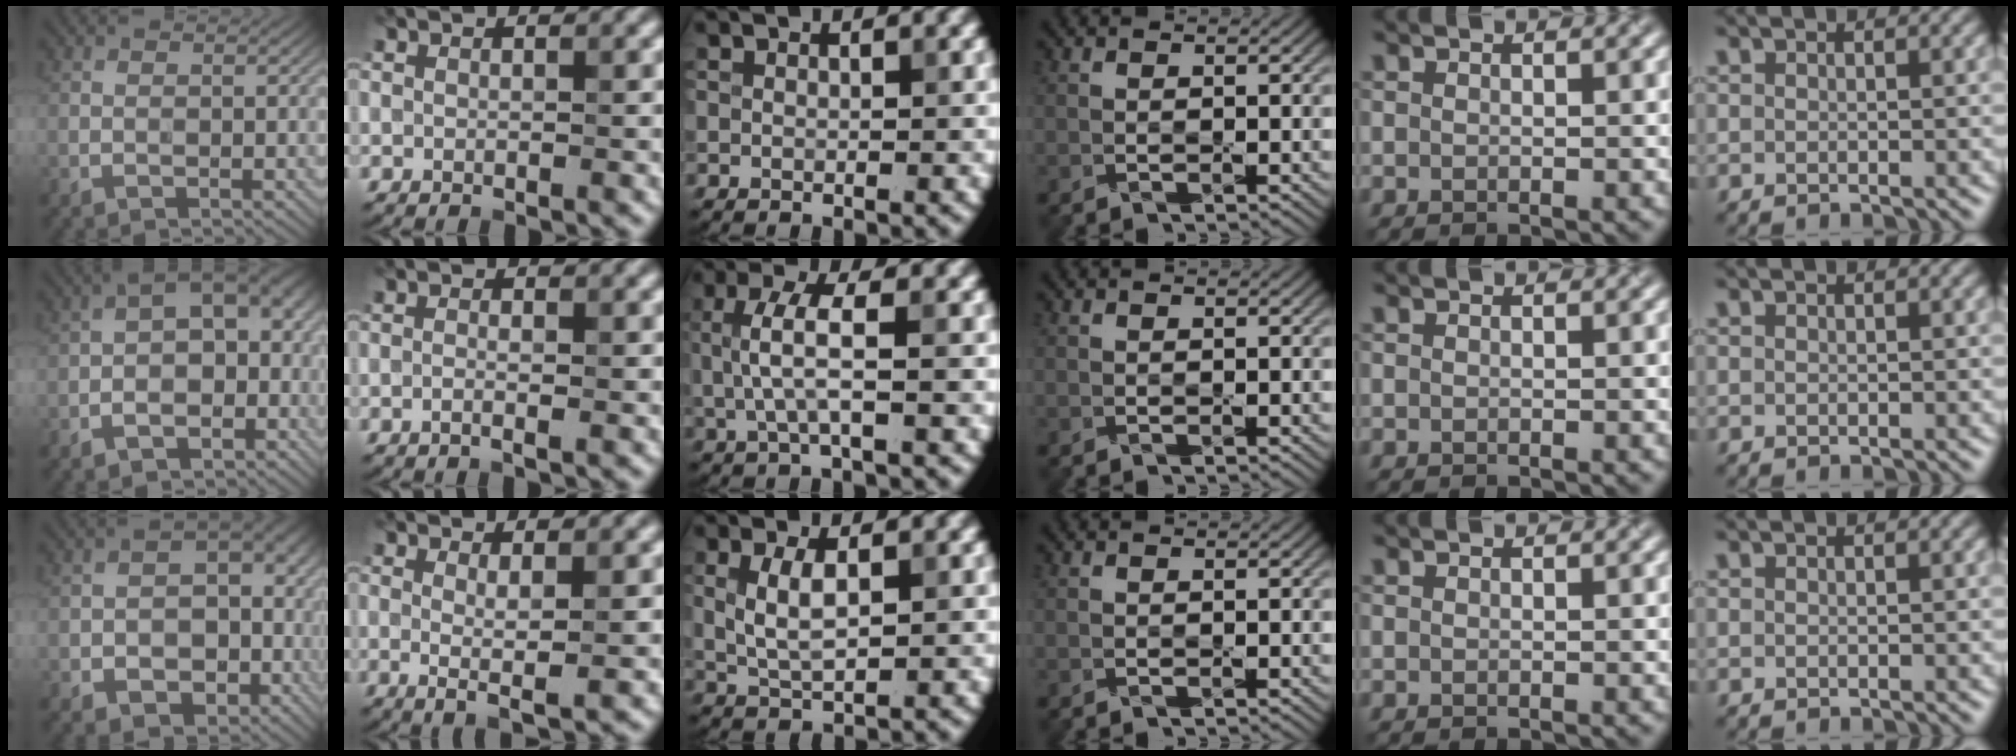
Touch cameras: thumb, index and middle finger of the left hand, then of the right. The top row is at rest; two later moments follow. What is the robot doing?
{"motion": "wipe", "object": "phone"}